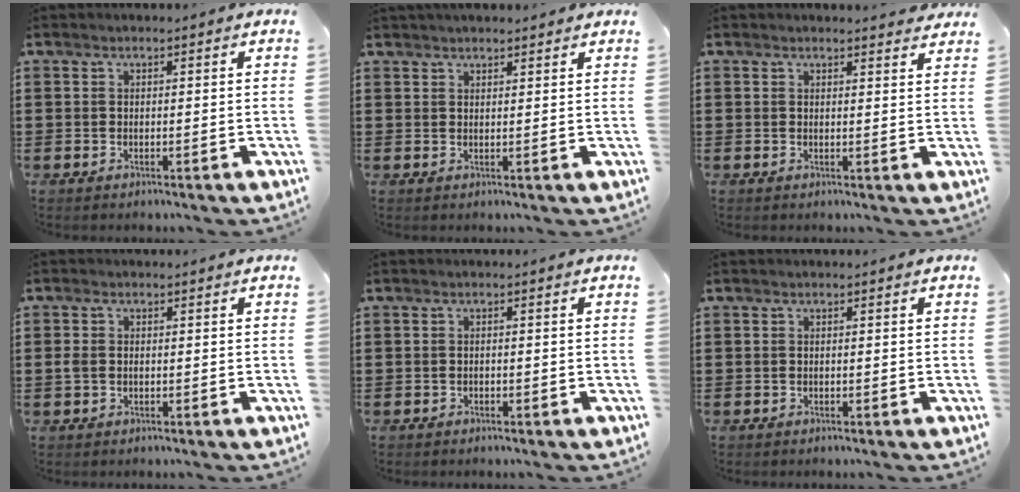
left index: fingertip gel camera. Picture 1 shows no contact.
{"total": 1.6, "force": [1.6, 0.3, 0.2], "torque": [-0.007, 0.003, 0.031]}
{"total": 1.6, "force": [1.5, 0.3, 0.2], "torque": [-0.001, -0.001, 0.028]}
{"total": 1.7, "force": [-0.1, 1.0, 1.3], "torque": [-0.035, 0.002, -0.005]}
{"total": 0.6, "force": [-0.5, 0.3, 0.2], "torque": [-0.007, -0.001, -0.009]}
{"total": 0.0}